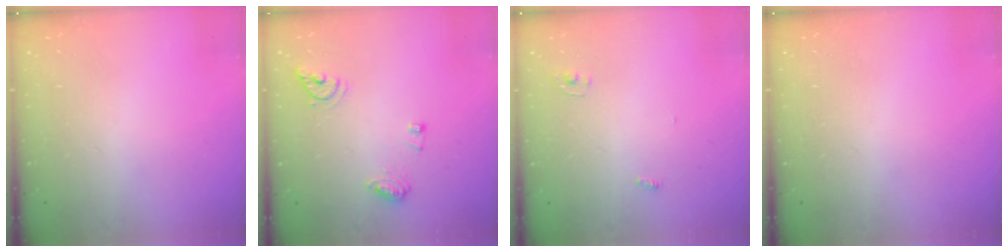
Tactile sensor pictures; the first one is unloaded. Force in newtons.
{"total": 8.3, "press": 8.2, "slide": 0.9}
{"total": 2.4, "press": 2.4, "slide": 0.2}
{"total": 0.0}